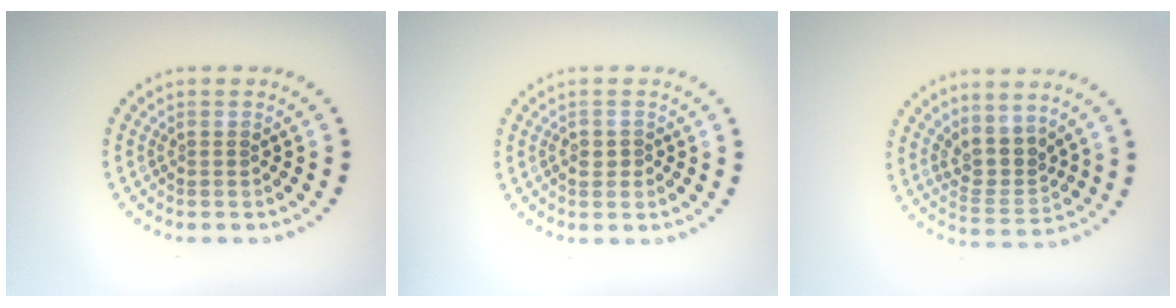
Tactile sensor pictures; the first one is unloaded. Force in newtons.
{"total": 0.8, "press": 0.7, "slide": 0.4}
{"total": 3.3, "press": 2.5, "slide": 2.1}